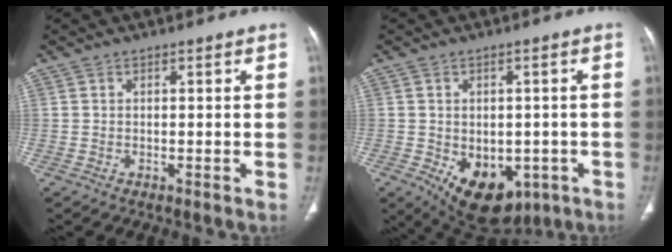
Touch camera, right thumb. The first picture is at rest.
{"total": 13.4, "force": [-5.0, 8.8, 8.8], "torque": [-0.101, 0.002, -0.050]}